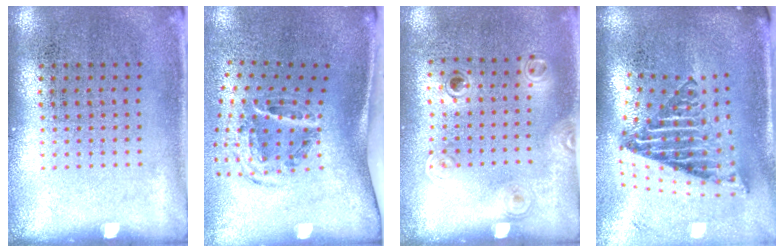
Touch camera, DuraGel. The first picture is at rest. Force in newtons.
{"total": 2.1, "press": 1.2, "slide": 1.7}
{"total": 1.1, "press": 0.9, "slide": 0.7}
{"total": 2.8, "press": 1.7, "slide": 2.2}